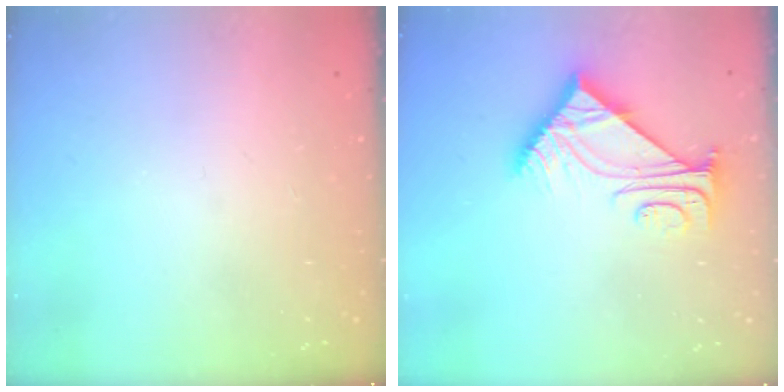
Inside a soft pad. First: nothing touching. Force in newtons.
{"total": 7.6, "press": 7.6, "slide": 0.7}